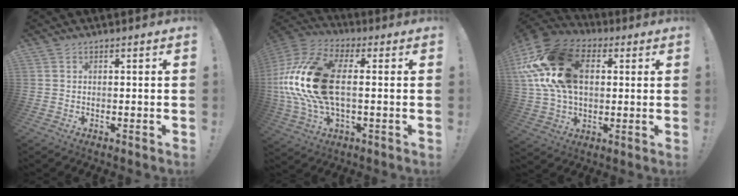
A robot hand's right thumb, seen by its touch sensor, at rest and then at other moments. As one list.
[{"total": 23.2, "force": [0.9, 12.5, 19.5], "torque": [-0.399, 0.010, 0.024]}, {"total": 24.6, "force": [5.6, 16.9, 17.0], "torque": [-0.308, -0.001, 0.108]}]